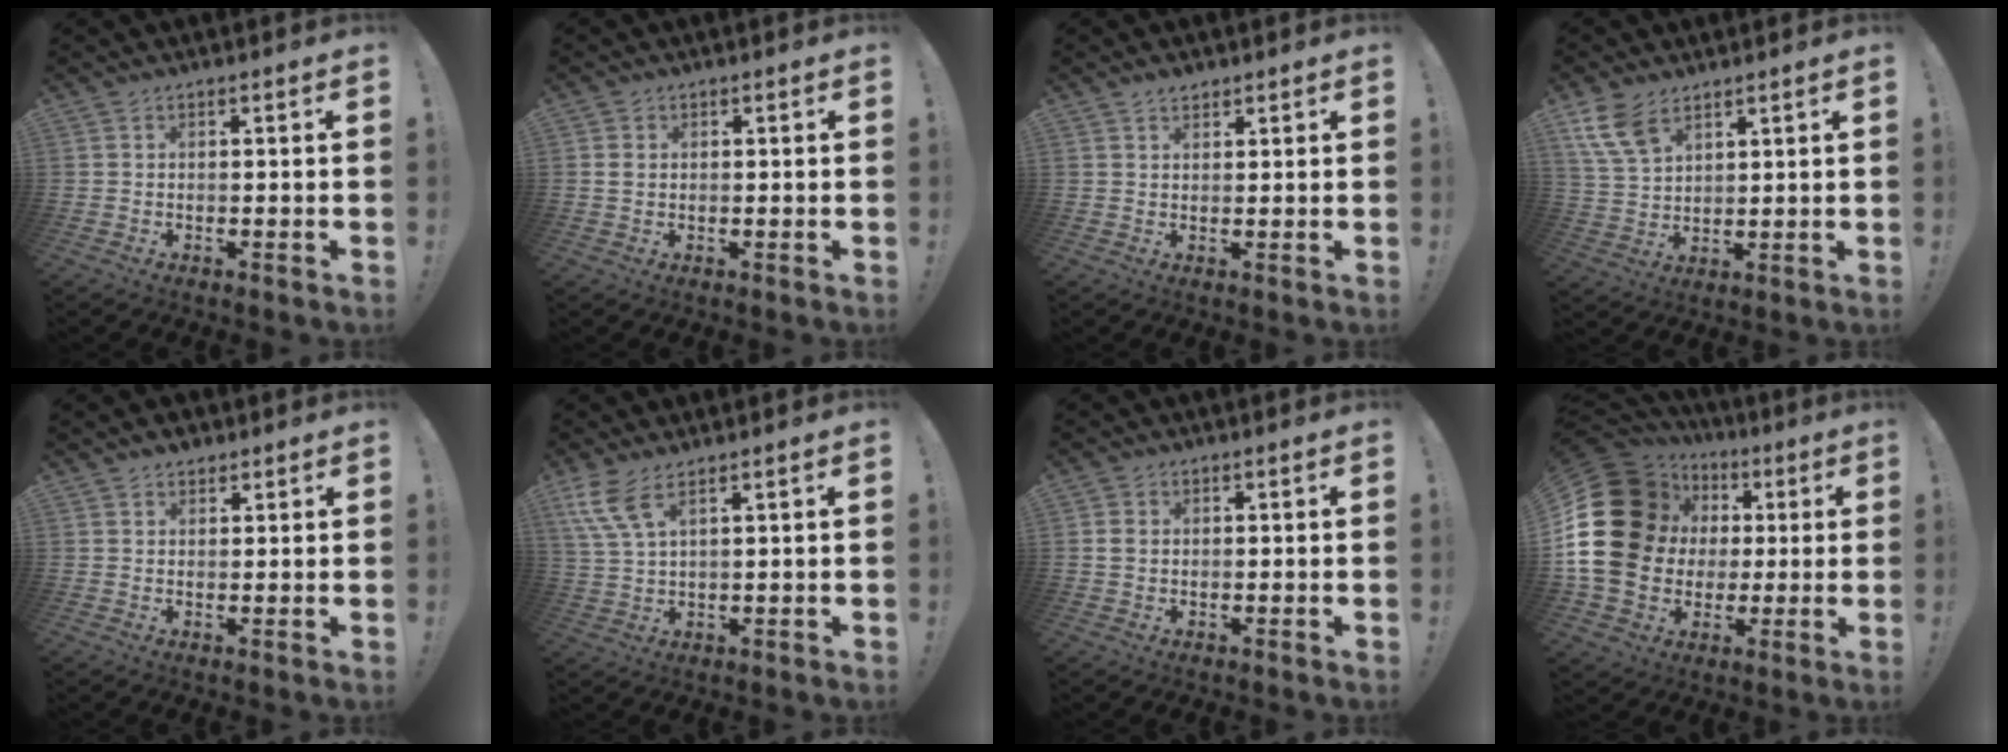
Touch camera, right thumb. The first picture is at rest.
{"total": 1.6, "force": [0.4, 1.3, 0.7], "torque": [-0.010, 0.002, 0.007]}
{"total": 2.3, "force": [1.9, 1.2, 0.7], "torque": [-0.005, -0.012, 0.034]}
{"total": 9.5, "force": [6.1, 5.1, 5.2], "torque": [-0.106, -0.025, 0.118]}
{"total": 2.5, "force": [1.9, 1.7, 0.3], "torque": [-0.001, -0.009, 0.034]}
{"total": 7.7, "force": [4.6, 2.3, 5.8], "torque": [-0.124, -0.017, 0.089]}
{"total": 2.0, "force": [0.4, 1.7, 0.9], "torque": [-0.013, 0.003, 0.007]}
{"total": 24.6, "force": [2.7, 20.1, 13.8], "torque": [-0.243, -0.011, 0.093]}